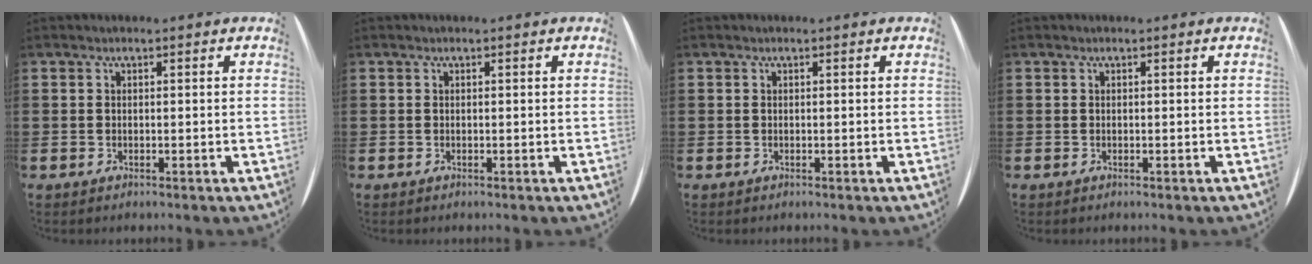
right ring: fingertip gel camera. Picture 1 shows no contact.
{"total": 0.0}
{"total": 0.0}
{"total": 0.0}